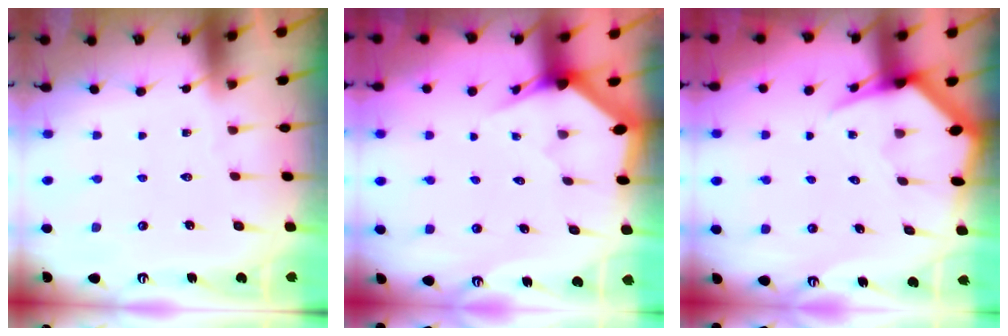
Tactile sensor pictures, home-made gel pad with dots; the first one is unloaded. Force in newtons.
{"total": 2.9, "press": 2.9, "slide": 0.1}
{"total": 5.1, "press": 5.1, "slide": 0.6}